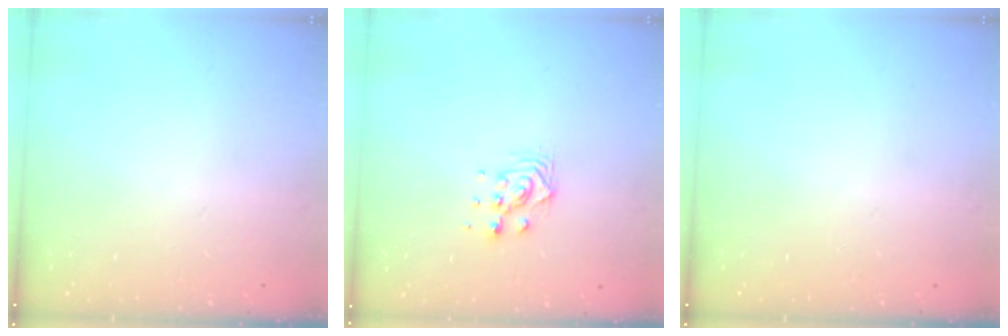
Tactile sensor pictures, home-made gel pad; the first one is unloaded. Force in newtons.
{"total": 6.9, "press": 6.9, "slide": 0.4}
{"total": 0.0}